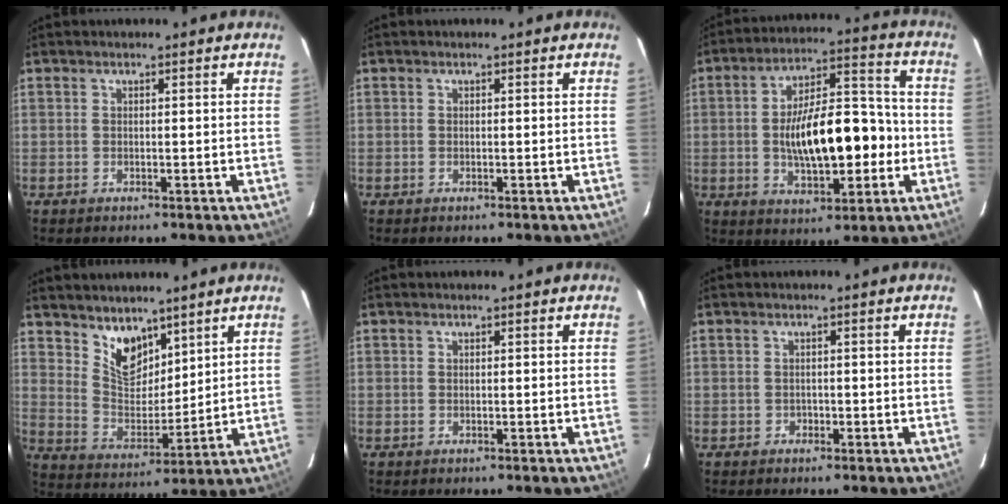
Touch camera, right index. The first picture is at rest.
{"total": 0.0}
{"total": 16.6, "force": [-2.3, 7.2, 14.7], "torque": [-0.251, 0.018, -0.028]}
{"total": 8.9, "force": [6.4, 4.6, 3.9], "torque": [-0.063, -0.002, 0.129]}
{"total": 0.0}
{"total": 0.9, "force": [-0.6, 0.7, 0.0], "torque": [0.000, 0.004, -0.007]}